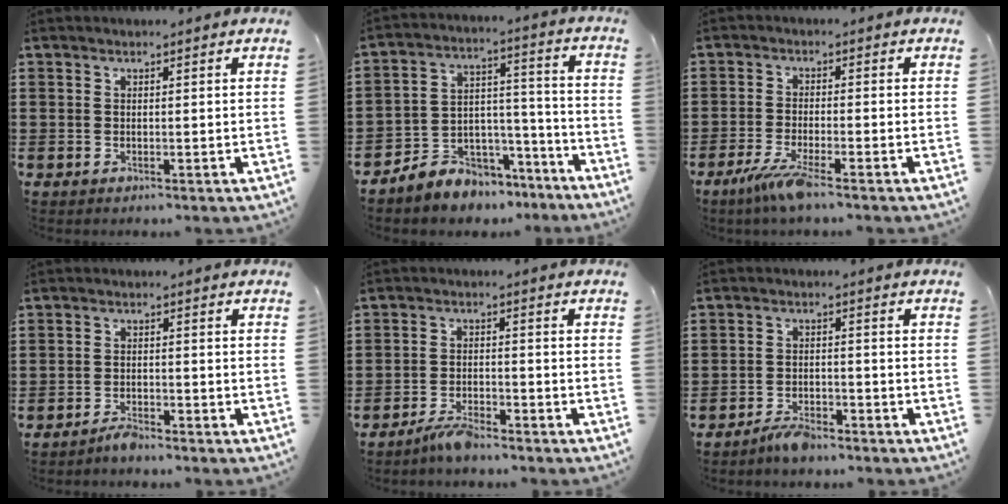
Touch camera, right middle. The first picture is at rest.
{"total": 5.8, "force": [-5.1, 2.7, -0.5], "torque": [-0.003, 0.009, -0.103]}
{"total": 4.7, "force": [-3.2, 0.2, 3.4], "torque": [-0.074, -0.016, -0.059]}
{"total": 2.0, "force": [-1.9, 0.3, 0.7], "torque": [-0.015, 0.003, -0.036]}
{"total": 3.4, "force": [-3.0, 0.5, 1.4], "torque": [-0.032, 0.006, -0.061]}
{"total": 3.1, "force": [-2.7, 0.8, 1.2], "torque": [-0.028, 0.006, -0.056]}